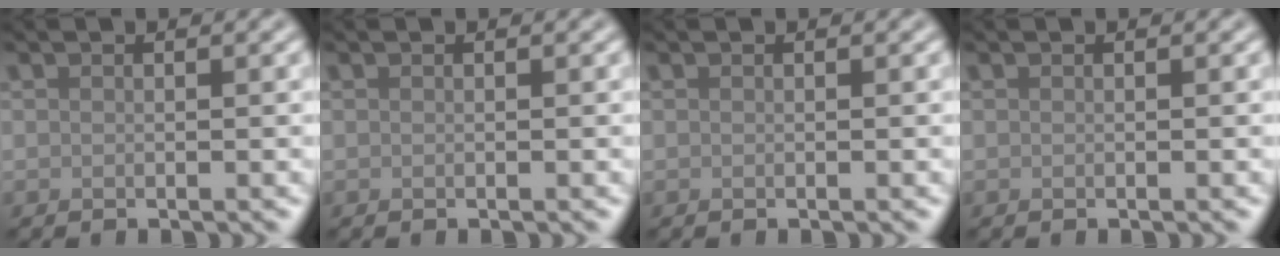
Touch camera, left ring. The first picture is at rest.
{"total": 0.0}
{"total": 0.0}
{"total": 0.0}